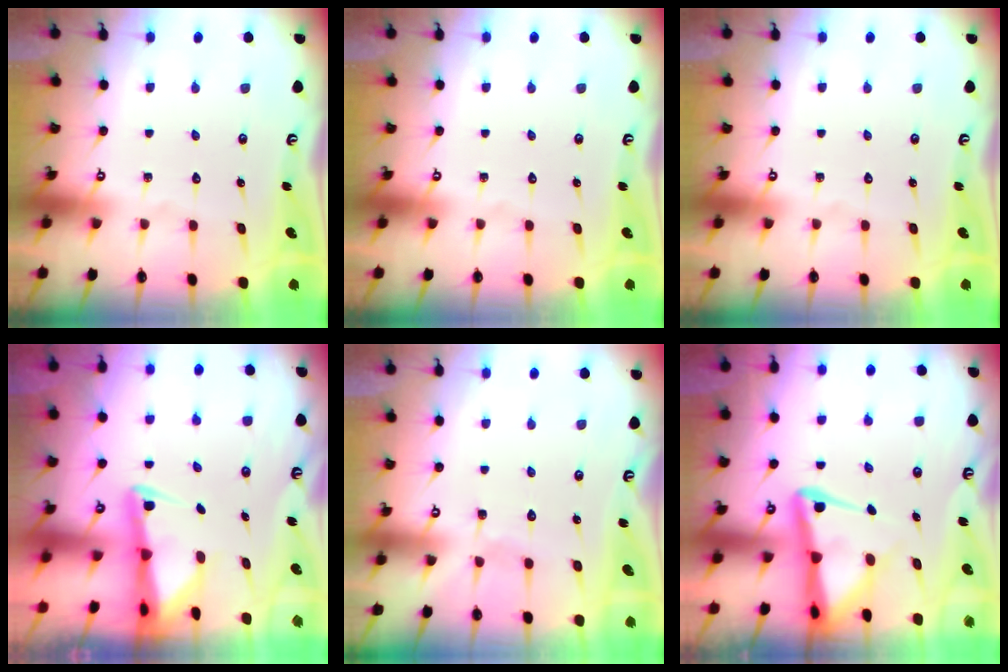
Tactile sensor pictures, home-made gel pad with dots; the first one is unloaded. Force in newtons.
{"total": 0.0}
{"total": 0.0}
{"total": 2.4, "press": 2.3, "slide": 0.6}
{"total": 2.9, "press": 2.9, "slide": 0.4}
{"total": 6.2, "press": 6.2, "slide": 0.7}